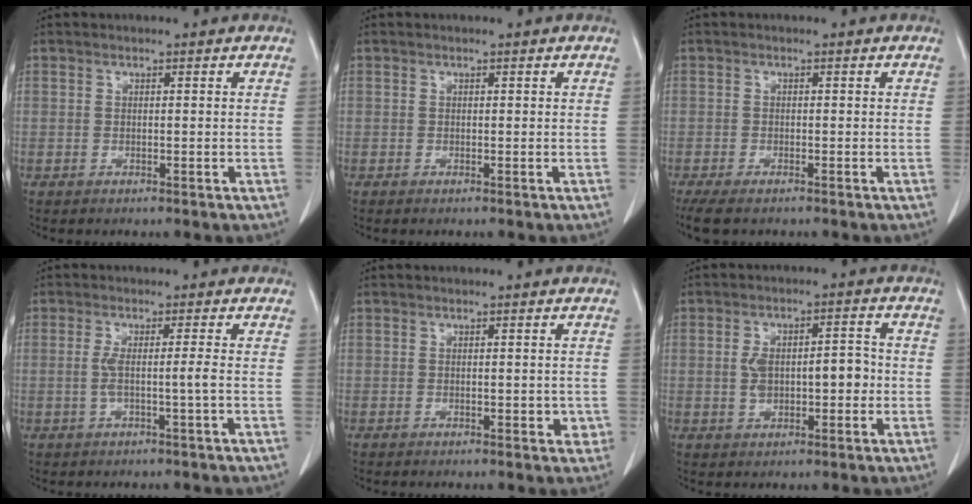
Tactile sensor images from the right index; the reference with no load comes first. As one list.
[{"total": 0.0}, {"total": 4.9, "force": [-3.8, 1.7, 2.7], "torque": [-0.051, -0.014, -0.062]}, {"total": 3.1, "force": [-0.6, -0.6, 3.0], "torque": [-0.059, 0.000, -0.008]}, {"total": 2.3, "force": [-0.4, 1.2, 1.9], "torque": [-0.017, 0.001, -0.003]}, {"total": 7.3, "force": [-0.4, 3.5, 6.4], "torque": [-0.115, 0.023, -0.001]}]